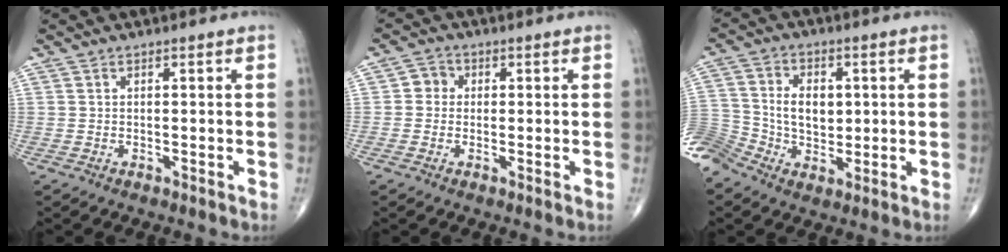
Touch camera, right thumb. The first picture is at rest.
{"total": 2.9, "force": [0.1, 2.7, 1.0], "torque": [0.004, 0.008, -0.006]}
{"total": 15.2, "force": [-1.5, 11.9, 9.3], "torque": [-0.196, 0.019, -0.023]}